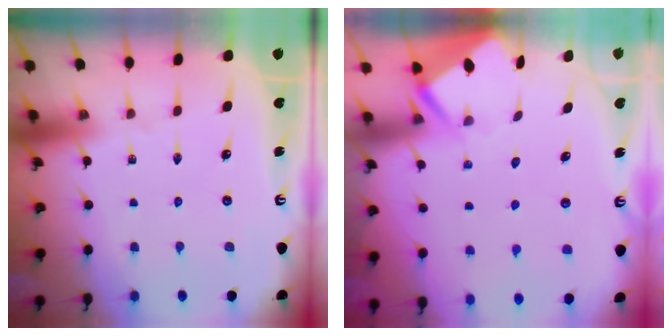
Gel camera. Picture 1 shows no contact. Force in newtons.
{"total": 3.3, "press": 3.3, "slide": 0.3}